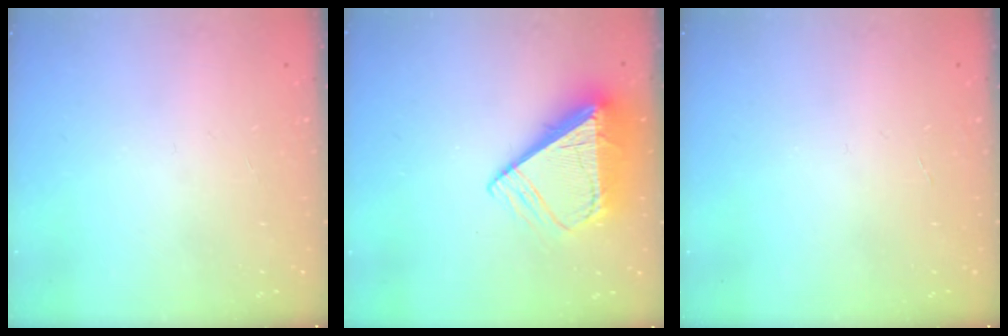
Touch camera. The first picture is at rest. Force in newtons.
{"total": 11.9, "press": 11.8, "slide": 1.6}
{"total": 0.0}